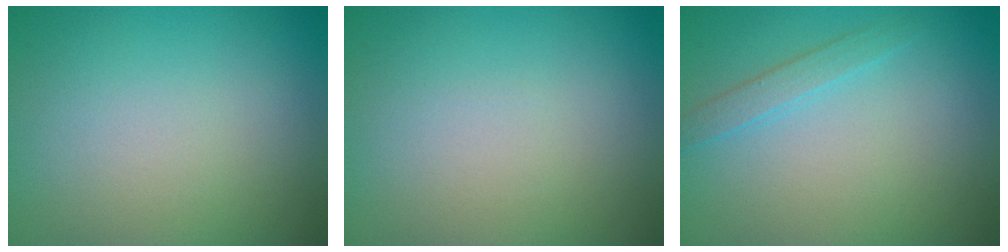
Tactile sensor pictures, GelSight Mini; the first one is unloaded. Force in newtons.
{"total": 0.0}
{"total": 1.4, "press": 1.4, "slide": 0.0}